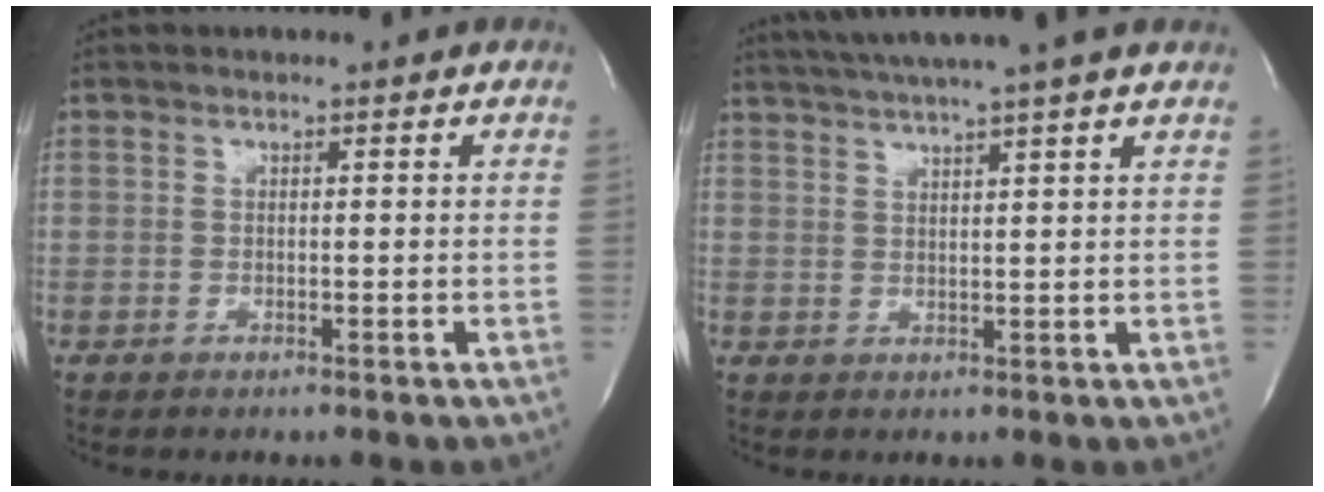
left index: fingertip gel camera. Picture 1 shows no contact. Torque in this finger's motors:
{"motor_torque": [0.45, -0.48, 0.29, 0.10]}